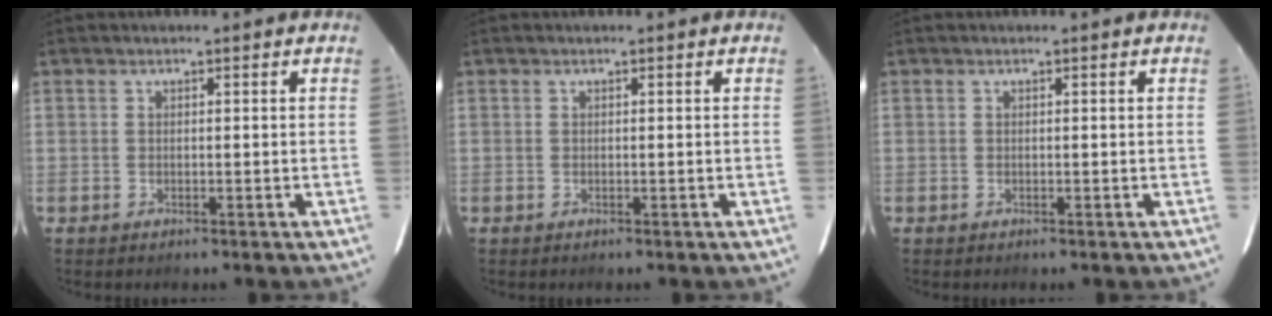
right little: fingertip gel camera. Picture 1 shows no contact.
{"total": 0.0}
{"total": 0.0}